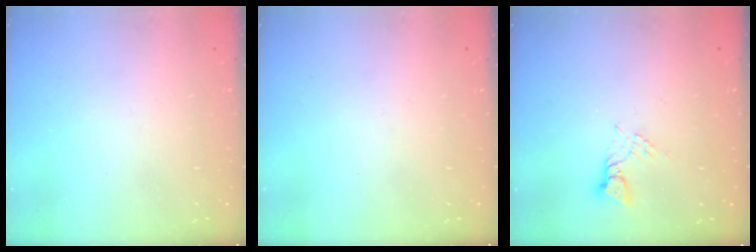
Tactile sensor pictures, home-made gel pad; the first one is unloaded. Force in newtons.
{"total": 0.0}
{"total": 2.6, "press": 2.6, "slide": 0.3}